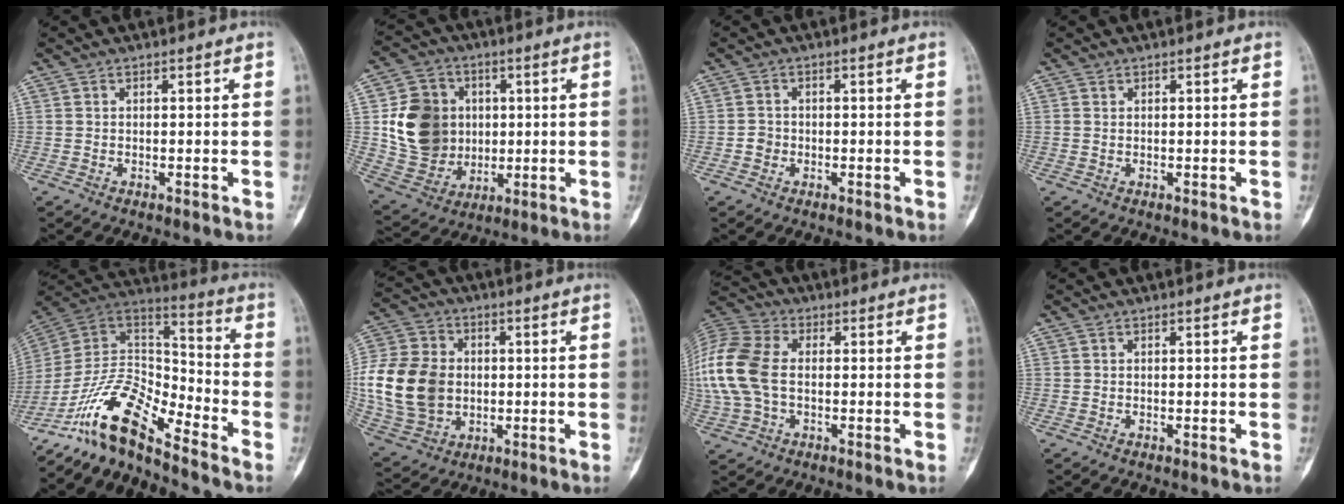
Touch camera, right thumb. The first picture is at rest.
{"total": 16.1, "force": [1.6, 13.7, 8.4], "torque": [-0.121, 0.002, 0.047]}
{"total": 1.7, "force": [-0.6, 1.5, 0.5], "torque": [-0.002, 0.007, -0.013]}
{"total": 0.5, "force": [0.3, 0.4, 0.2], "torque": [-0.002, 0.000, 0.006]}
{"total": 14.2, "force": [-11.3, 3.9, 7.6], "torque": [-0.131, 0.099, -0.219]}
{"total": 19.2, "force": [-0.5, 14.9, 12.2], "torque": [-0.251, 0.007, 0.000]}
{"total": 16.2, "force": [-0.2, 10.8, 12.0], "torque": [-0.294, 0.022, -0.004]}
{"total": 0.0}